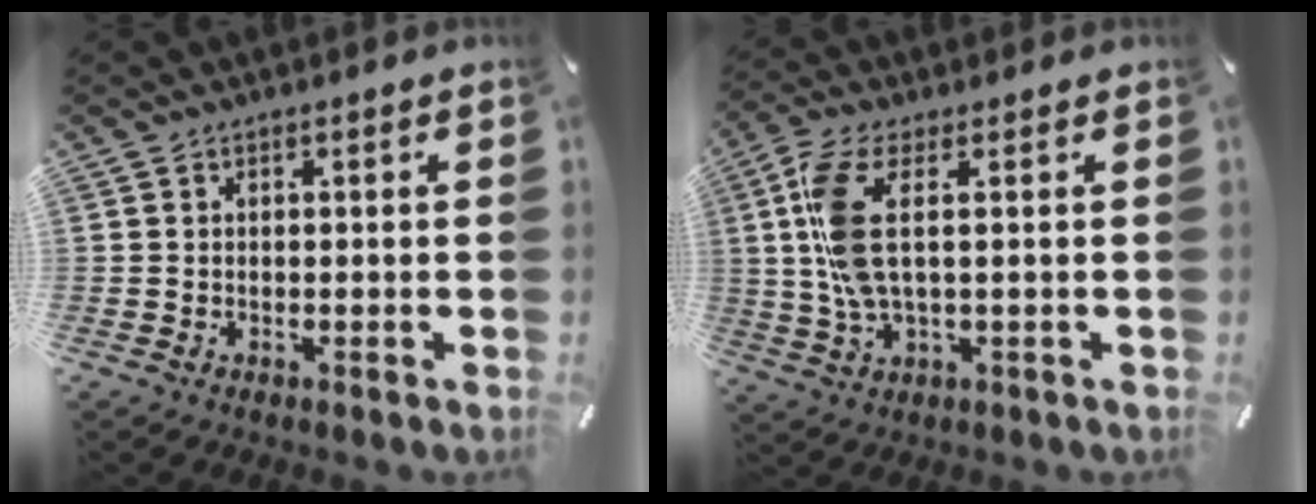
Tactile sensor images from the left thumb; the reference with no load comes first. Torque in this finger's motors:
{"motor_torque": [1.49, 2.53, 1.02, -0.52, 0.39]}